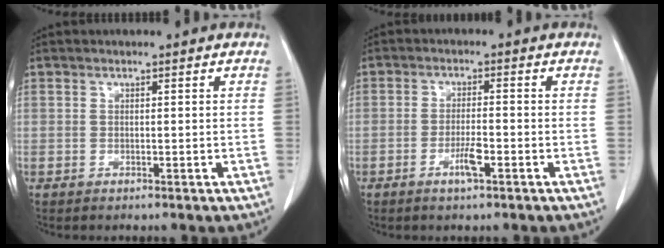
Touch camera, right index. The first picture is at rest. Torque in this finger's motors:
{"motor_torque": [-0.06, 0.11, 0.00, 0.04]}